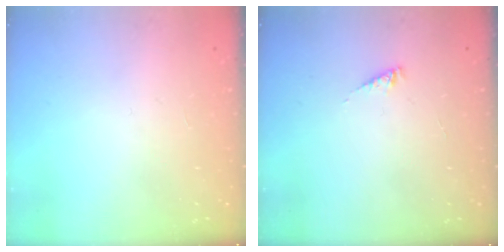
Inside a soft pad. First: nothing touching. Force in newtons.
{"total": 1.6, "press": 1.6, "slide": 0.3}